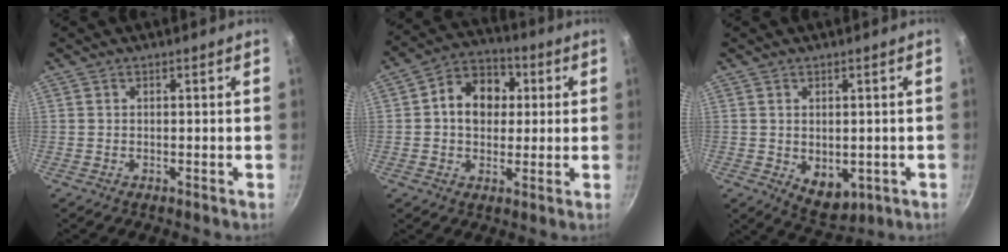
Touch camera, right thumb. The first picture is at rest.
{"total": 11.1, "force": [1.7, 8.7, 6.6], "torque": [-0.064, 0.014, 0.010]}
{"total": 6.4, "force": [-0.9, 4.4, 4.6], "torque": [-0.047, -0.011, 0.003]}